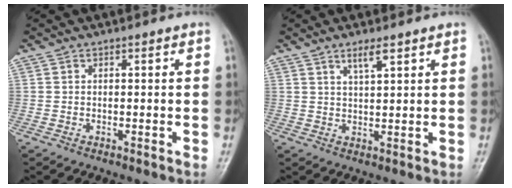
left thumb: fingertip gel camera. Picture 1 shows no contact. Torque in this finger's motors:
{"motor_torque": [-0.12, -0.12, -0.16, -0.07, 0.08]}